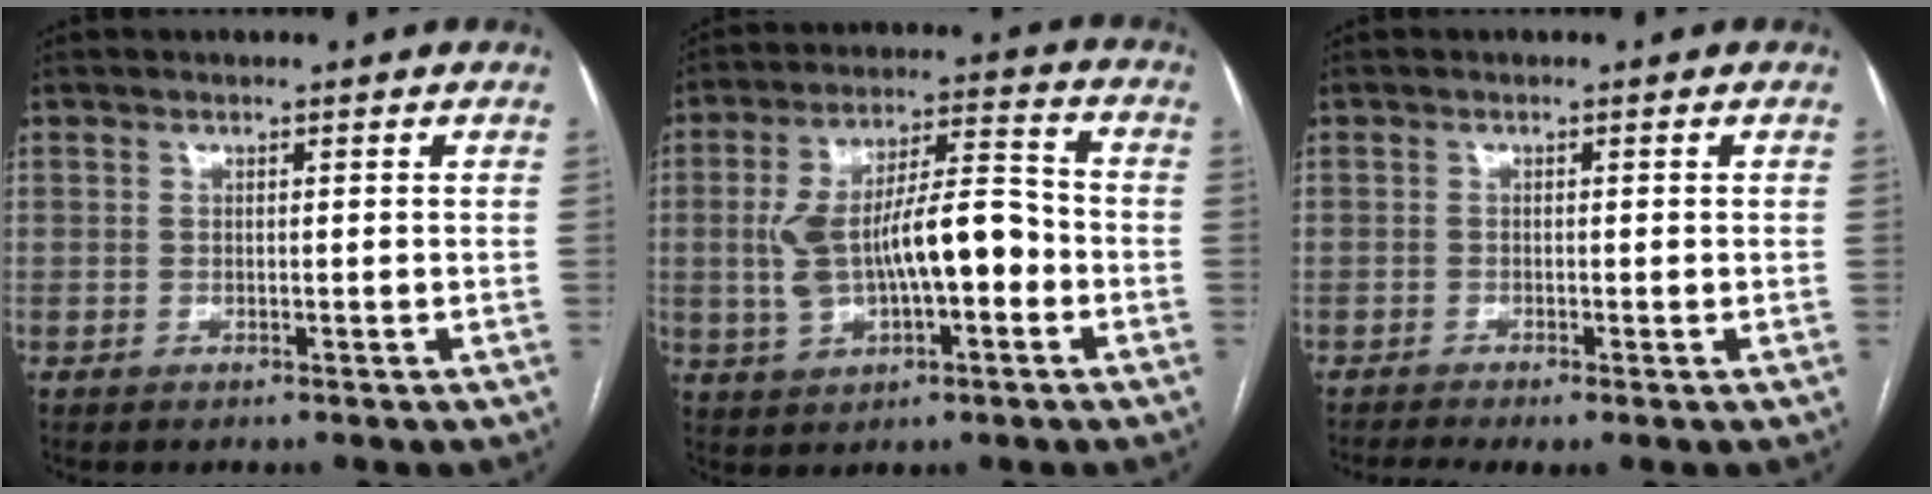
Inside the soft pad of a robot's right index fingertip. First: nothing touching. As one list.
[{"total": 13.5, "force": [-1.7, 4.7, 12.5], "torque": [-0.234, 0.032, -0.021]}, {"total": 2.9, "force": [-1.8, 0.5, 2.2], "torque": [-0.043, -0.006, -0.033]}]